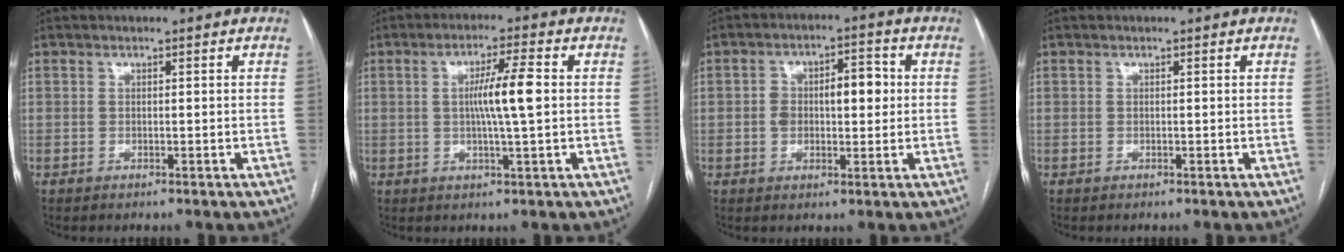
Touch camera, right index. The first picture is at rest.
{"total": 6.8, "force": [0.4, -0.2, 6.8], "torque": [-0.121, 0.000, 0.006]}
{"total": 7.6, "force": [0.5, 3.7, 6.6], "torque": [-0.114, 0.025, 0.013]}
{"total": 0.0}